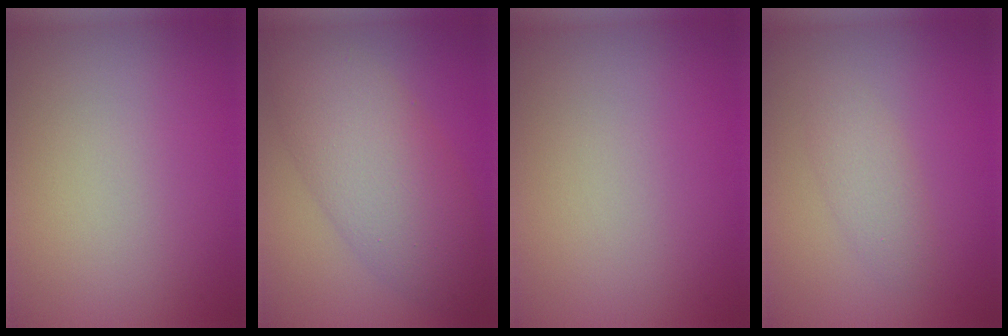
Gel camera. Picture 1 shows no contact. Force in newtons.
{"total": 7.5, "press": 7.5, "slide": 0.2}
{"total": 0.0}
{"total": 2.0, "press": 2.0, "slide": 0.1}